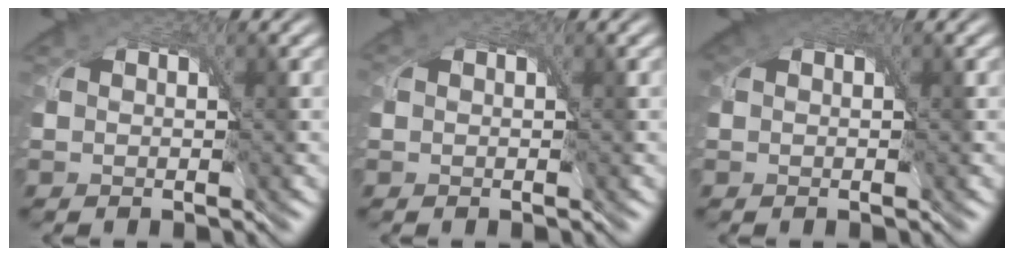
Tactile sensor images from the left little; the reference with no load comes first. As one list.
[{"total": 0.5, "force": [0.2, 0.4, 0.3], "torque": [-0.007, 0.001, 0.002]}, {"total": 2.3, "force": [1.2, 1.5, 1.3], "torque": [-0.025, 0.005, 0.013]}]